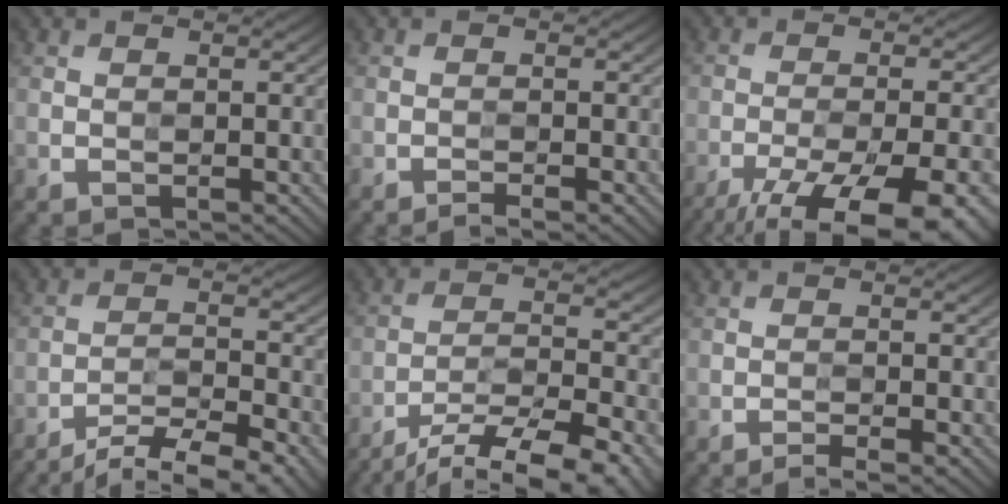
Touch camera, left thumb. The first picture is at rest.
{"total": 1.8, "force": [-1.3, 0.1, 1.2], "torque": [-0.017, 0.005, -0.026]}
{"total": 16.9, "force": [-12.6, 4.9, 10.2], "torque": [-0.161, -0.031, -0.168]}
{"total": 10.1, "force": [-8.2, 2.1, 5.6], "torque": [-0.101, -0.011, -0.128]}
{"total": 15.0, "force": [-12.1, 3.5, 8.1], "torque": [-0.147, -0.019, -0.179]}
{"total": 2.3, "force": [-1.7, 0.2, 1.5], "torque": [-0.021, 0.005, -0.033]}